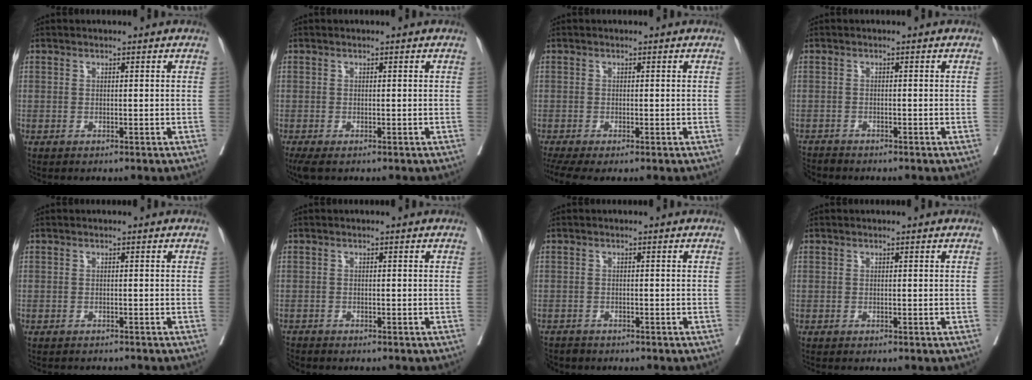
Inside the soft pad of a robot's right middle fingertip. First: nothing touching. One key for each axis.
{"total": 2.9, "fx": -2.1, "fy": 0.8, "fz": 1.8, "tx": -0.031, "ty": -0.012, "tz": -0.034}
{"total": 3.8, "fx": -2.5, "fy": 0.9, "fz": 2.7, "tx": -0.055, "ty": -0.013, "tz": -0.049}
{"total": 2.7, "fx": -2.7, "fy": 0.6, "fz": -0.2, "tx": 0.004, "ty": -0.010, "tz": -0.051}
{"total": 3.1, "fx": -3.0, "fy": 0.6, "fz": 0.7, "tx": -0.006, "ty": -0.004, "tz": -0.039}
{"total": 2.0, "fx": -1.9, "fy": 0.4, "fz": -0.1, "tx": 0.000, "ty": -0.009, "tz": -0.038}
{"total": 4.0, "fx": -3.5, "fy": 1.8, "fz": 0.2, "tx": -0.001, "ty": -0.005, "tz": -0.061}
{"total": 0.0}